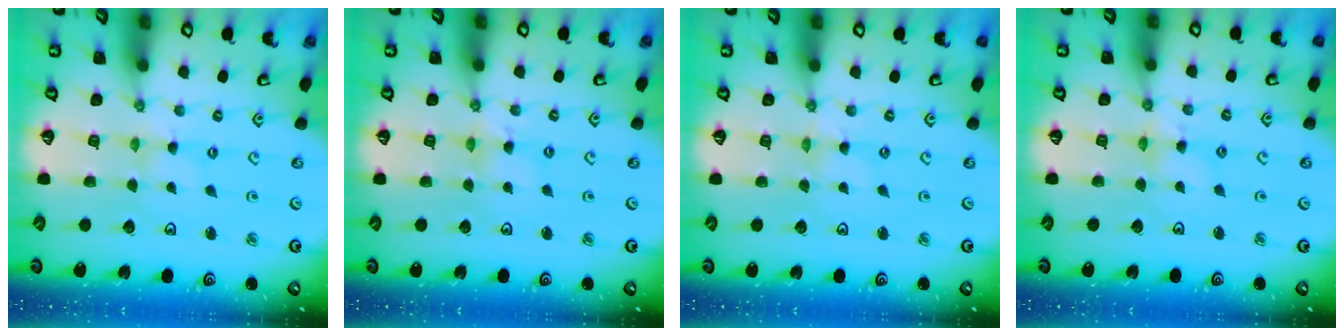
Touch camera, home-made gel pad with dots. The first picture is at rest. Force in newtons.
{"total": 2.4, "press": 2.4, "slide": 0.3}
{"total": 0.0}
{"total": 4.4, "press": 4.4, "slide": 0.4}